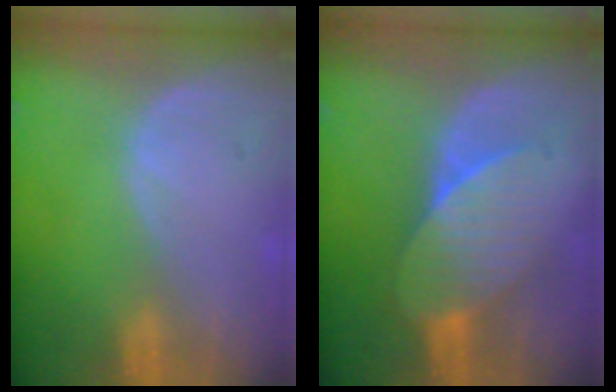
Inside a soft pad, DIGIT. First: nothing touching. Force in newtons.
{"total": 7.4, "press": 6.9, "slide": 2.4}